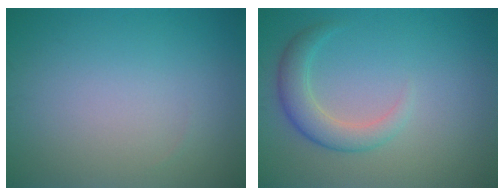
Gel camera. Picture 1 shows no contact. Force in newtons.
{"total": 3.2, "press": 3.2, "slide": 0.2}